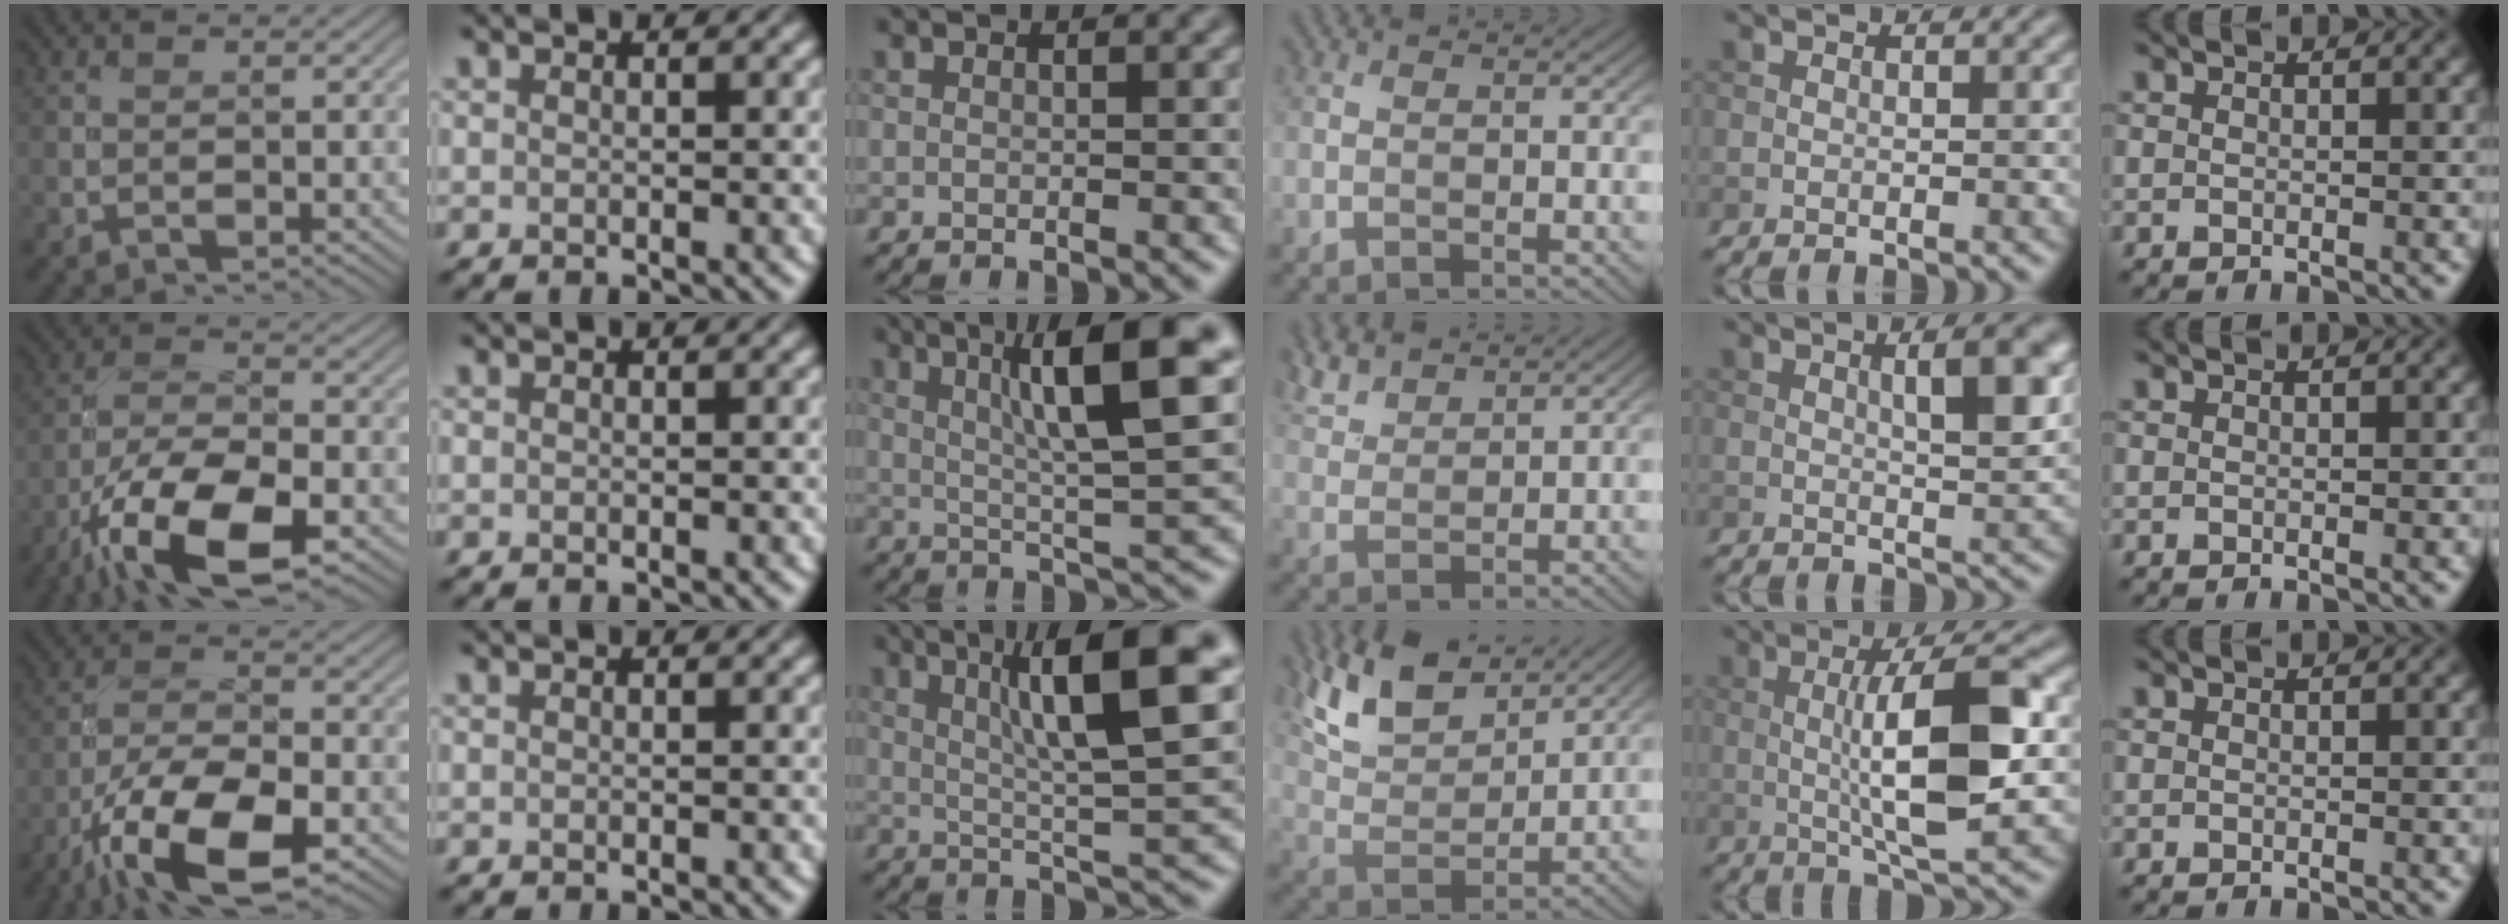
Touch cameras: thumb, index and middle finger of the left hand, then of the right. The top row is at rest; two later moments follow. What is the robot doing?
{"motion": "unscrew", "object": "medicine bottle"}